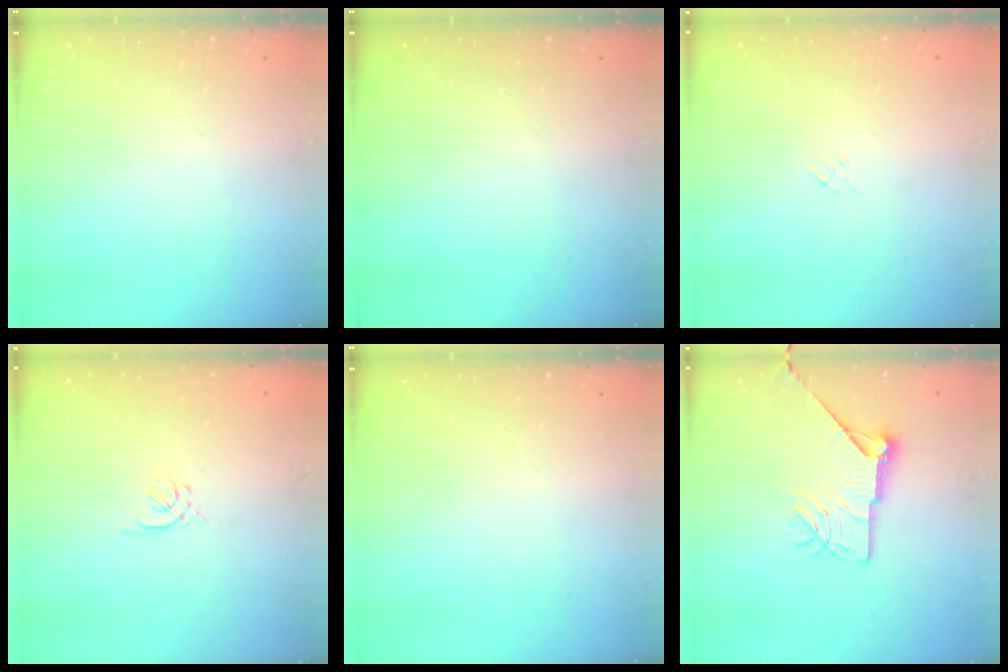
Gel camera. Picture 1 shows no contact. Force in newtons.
{"total": 0.0}
{"total": 2.3, "press": 2.2, "slide": 0.6}
{"total": 1.6, "press": 1.5, "slide": 0.5}
{"total": 0.0}
{"total": 12.8, "press": 12.8, "slide": 0.8}